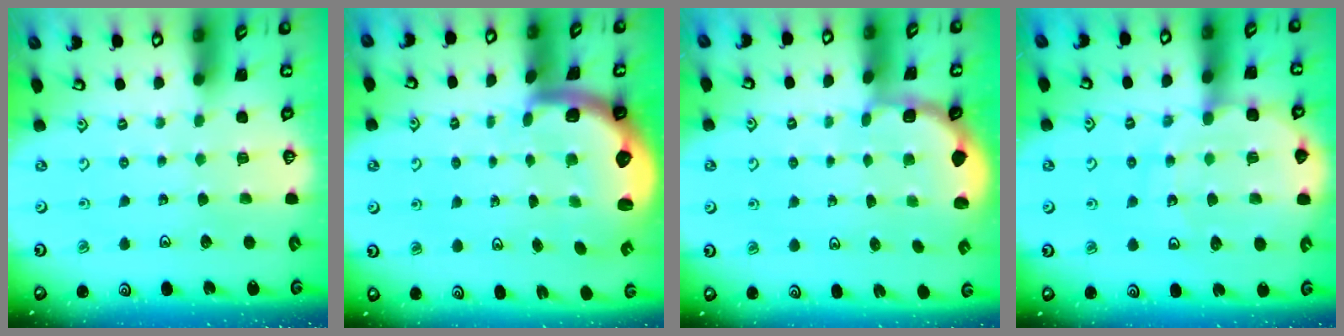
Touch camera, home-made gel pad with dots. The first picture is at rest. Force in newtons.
{"total": 2.8, "press": 2.5, "slide": 1.4}
{"total": 1.9, "press": 1.8, "slide": 0.7}
{"total": 10.7, "press": 10.4, "slide": 2.1}